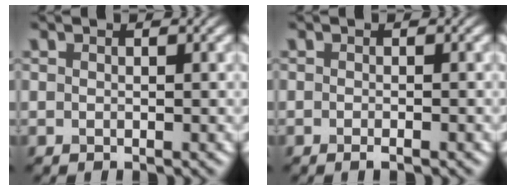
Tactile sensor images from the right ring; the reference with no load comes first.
{"total": 0.8, "force": [-0.4, 0.1, 0.7], "torque": [-0.009, -0.003, -0.008]}